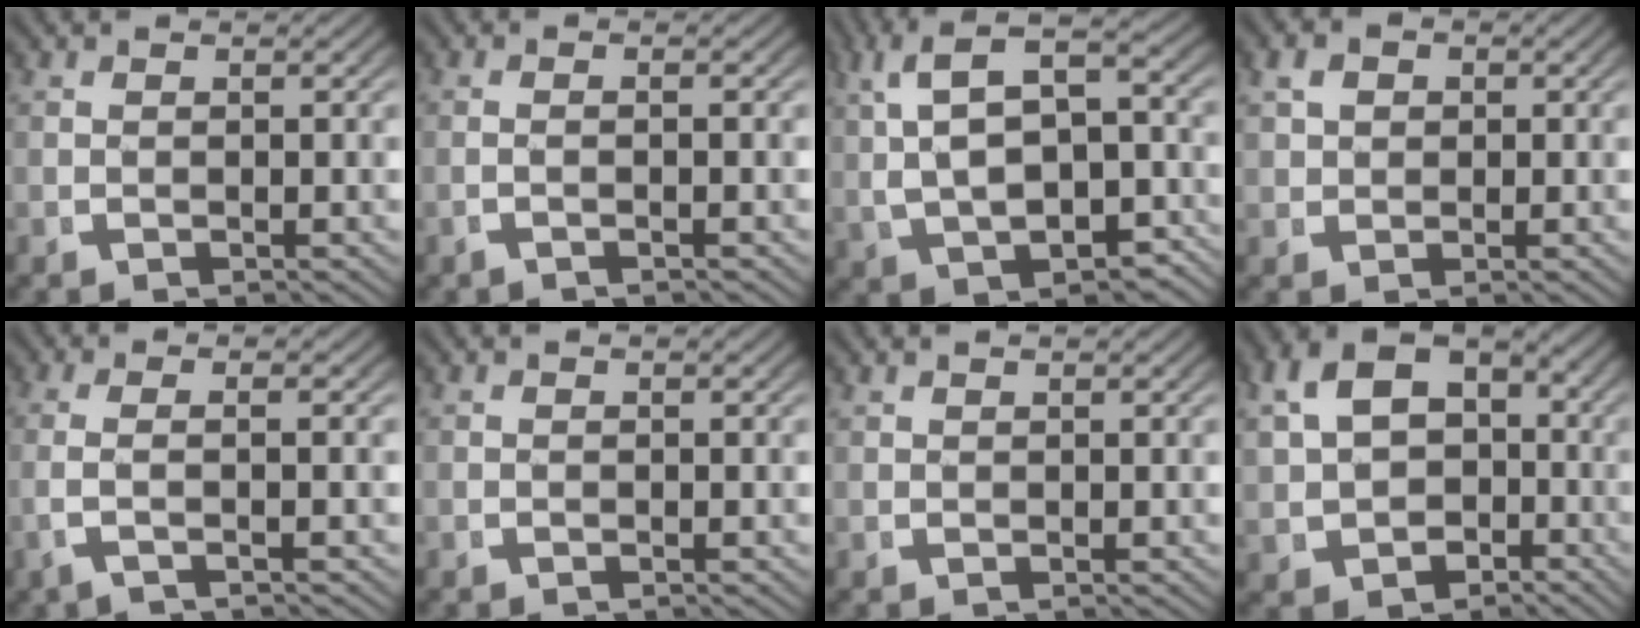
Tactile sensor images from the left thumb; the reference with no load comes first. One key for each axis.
{"total": 1.2, "fx": -0.6, "fy": -0.2, "fz": 1.1, "tx": -0.026, "ty": 0.002, "tz": -0.010}
{"total": 9.0, "fx": 1.3, "fy": 5.3, "fz": 7.2, "tx": -0.124, "ty": 0.006, "tz": 0.032}
{"total": 2.6, "fx": 1.0, "fy": 2.1, "fz": 1.2, "tx": -0.028, "ty": -0.004, "tz": 0.022}
{"total": 3.1, "fx": -0.3, "fy": 0.3, "fz": 3.1, "tx": -0.081, "ty": 0.000, "tz": -0.002}
{"total": 0.0}
{"total": 0.7, "fx": 0.7, "fy": -0.2, "fz": -0.1, "tx": 0.000, "ty": -0.002, "tz": 0.019}
{"total": 10.0, "fx": 0.5, "fy": 8.0, "fz": 6.1, "tx": -0.130, "ty": -0.032, "tz": 0.028}